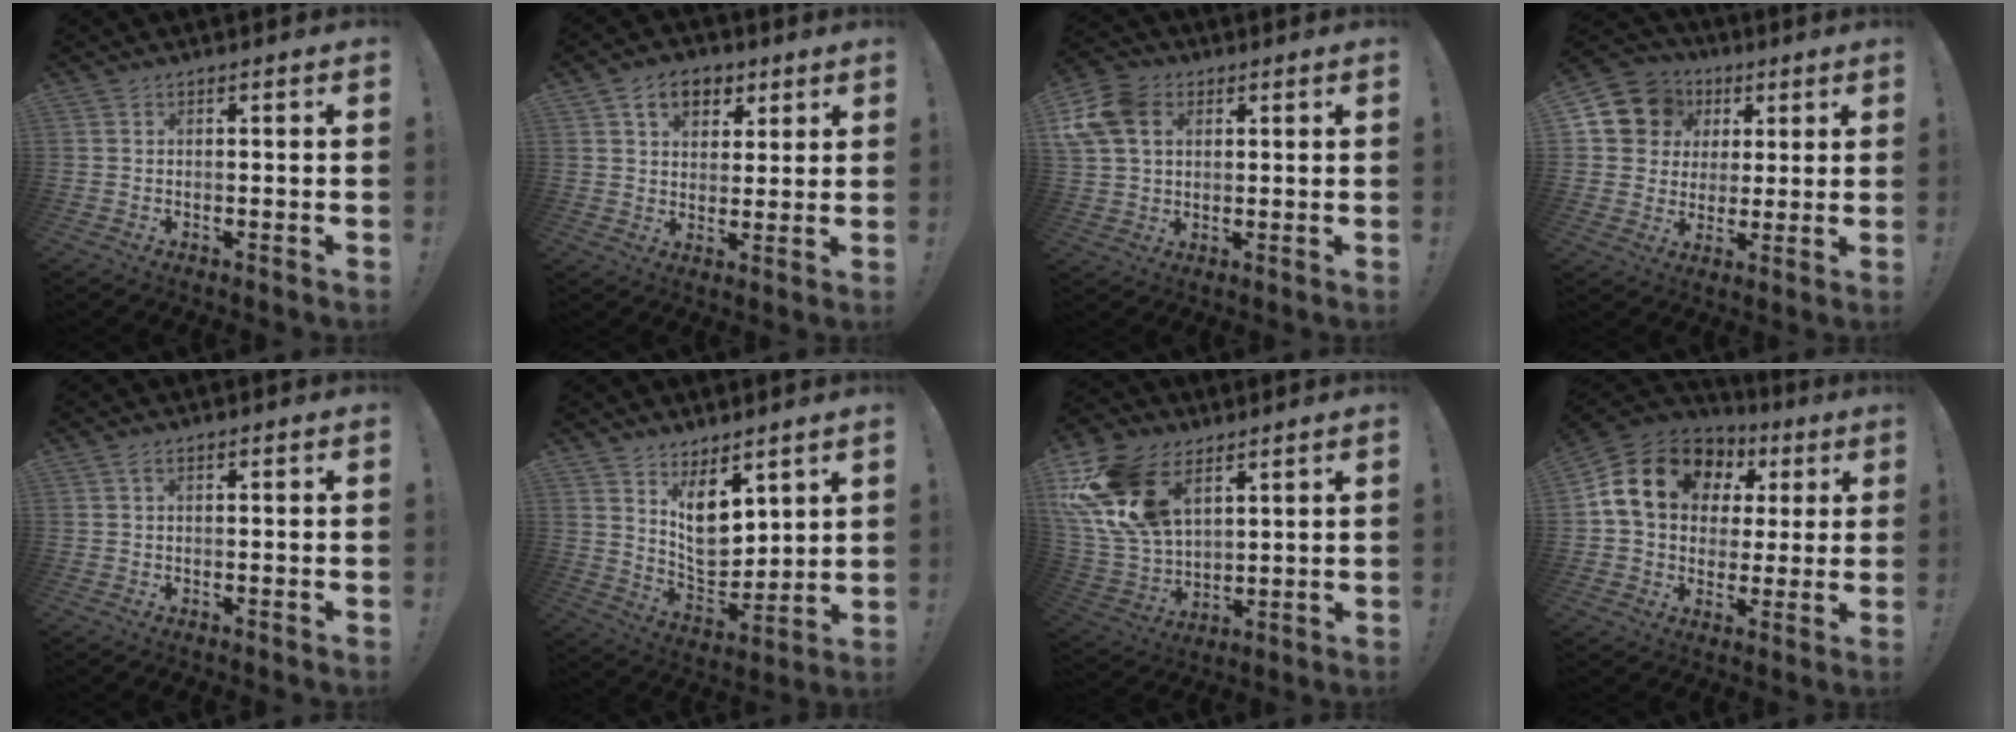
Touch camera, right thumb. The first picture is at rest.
{"total": 9.5, "force": [4.6, 7.0, 4.5], "torque": [-0.066, -0.010, 0.089]}
{"total": 12.9, "force": [4.1, 9.7, 7.5], "torque": [-0.153, -0.010, 0.081]}
{"total": 11.7, "force": [3.9, 10.6, 3.4], "torque": [-0.054, -0.013, 0.085]}
{"total": 1.2, "force": [0.4, 0.6, 1.0], "torque": [-0.018, 0.002, 0.006]}
{"total": 11.9, "force": [6.6, 7.7, 6.1], "torque": [-0.066, -0.056, 0.131]}
{"total": 21.5, "force": [9.9, 13.6, 13.5], "torque": [-0.270, -0.047, 0.188]}
{"total": 18.1, "force": [6.1, 13.5, 10.4], "torque": [-0.175, -0.011, 0.122]}